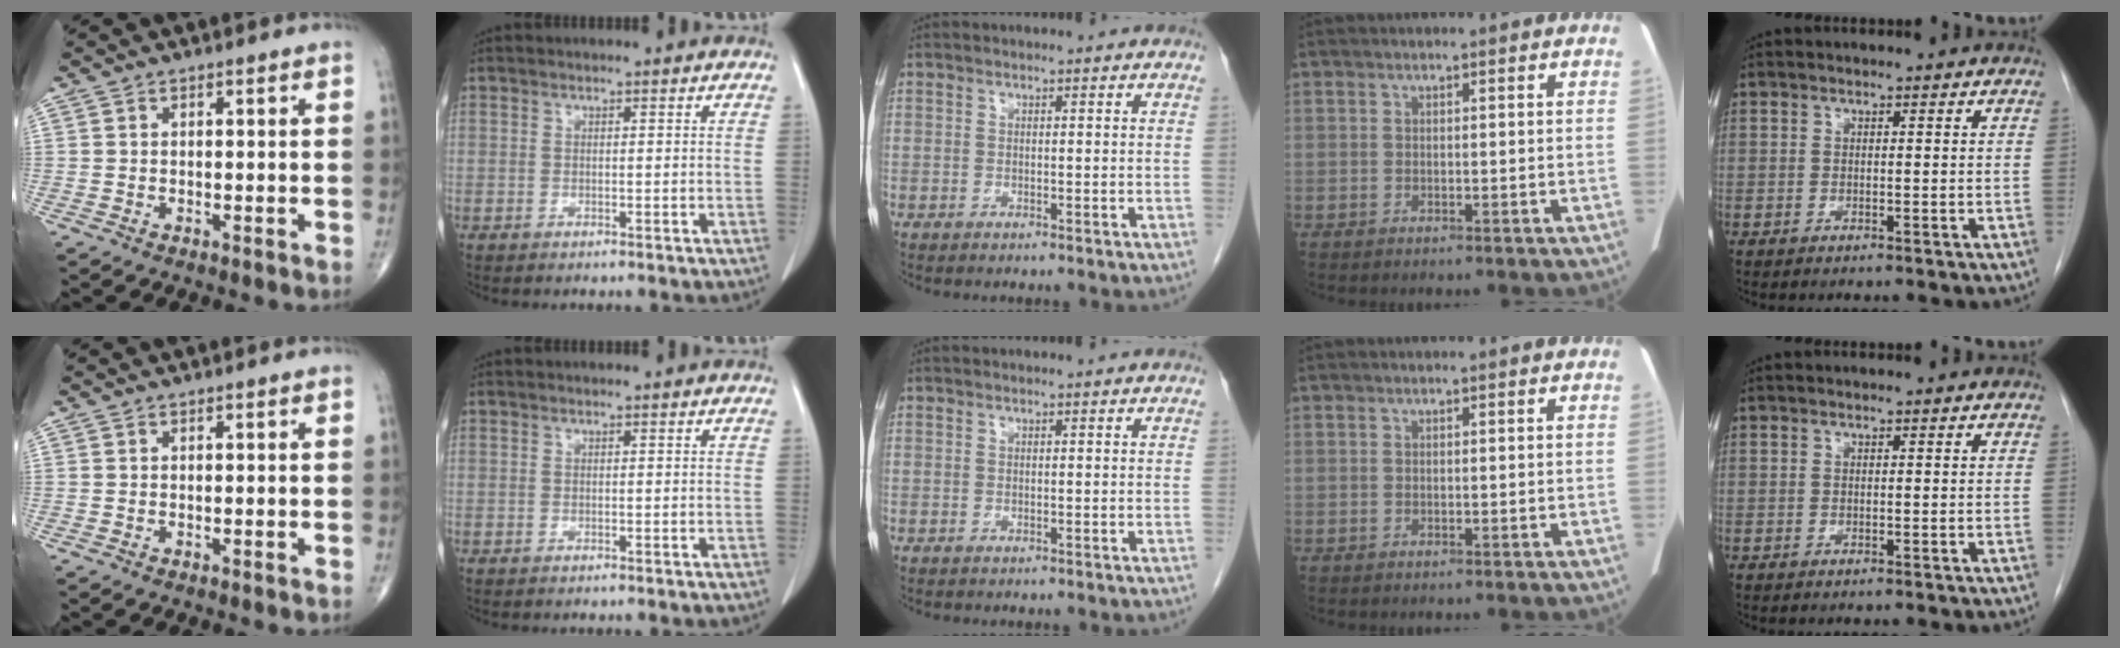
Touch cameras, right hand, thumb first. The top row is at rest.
{}